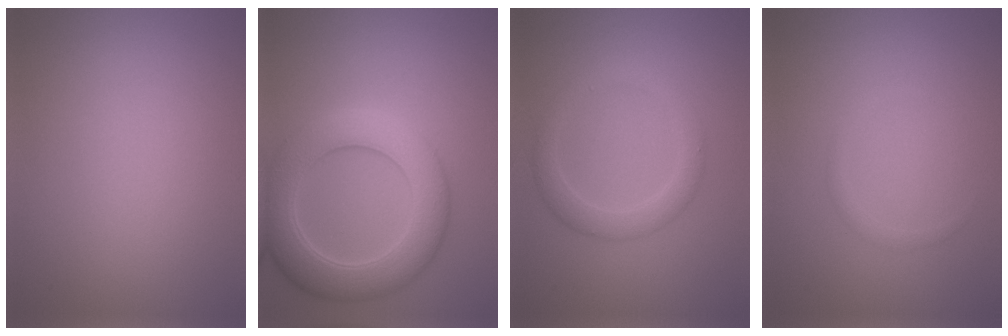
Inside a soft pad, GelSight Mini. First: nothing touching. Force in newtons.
{"total": 6.9, "press": 6.9, "slide": 0.2}
{"total": 2.6, "press": 2.6, "slide": 0.0}
{"total": 0.7, "press": 0.7, "slide": 0.0}